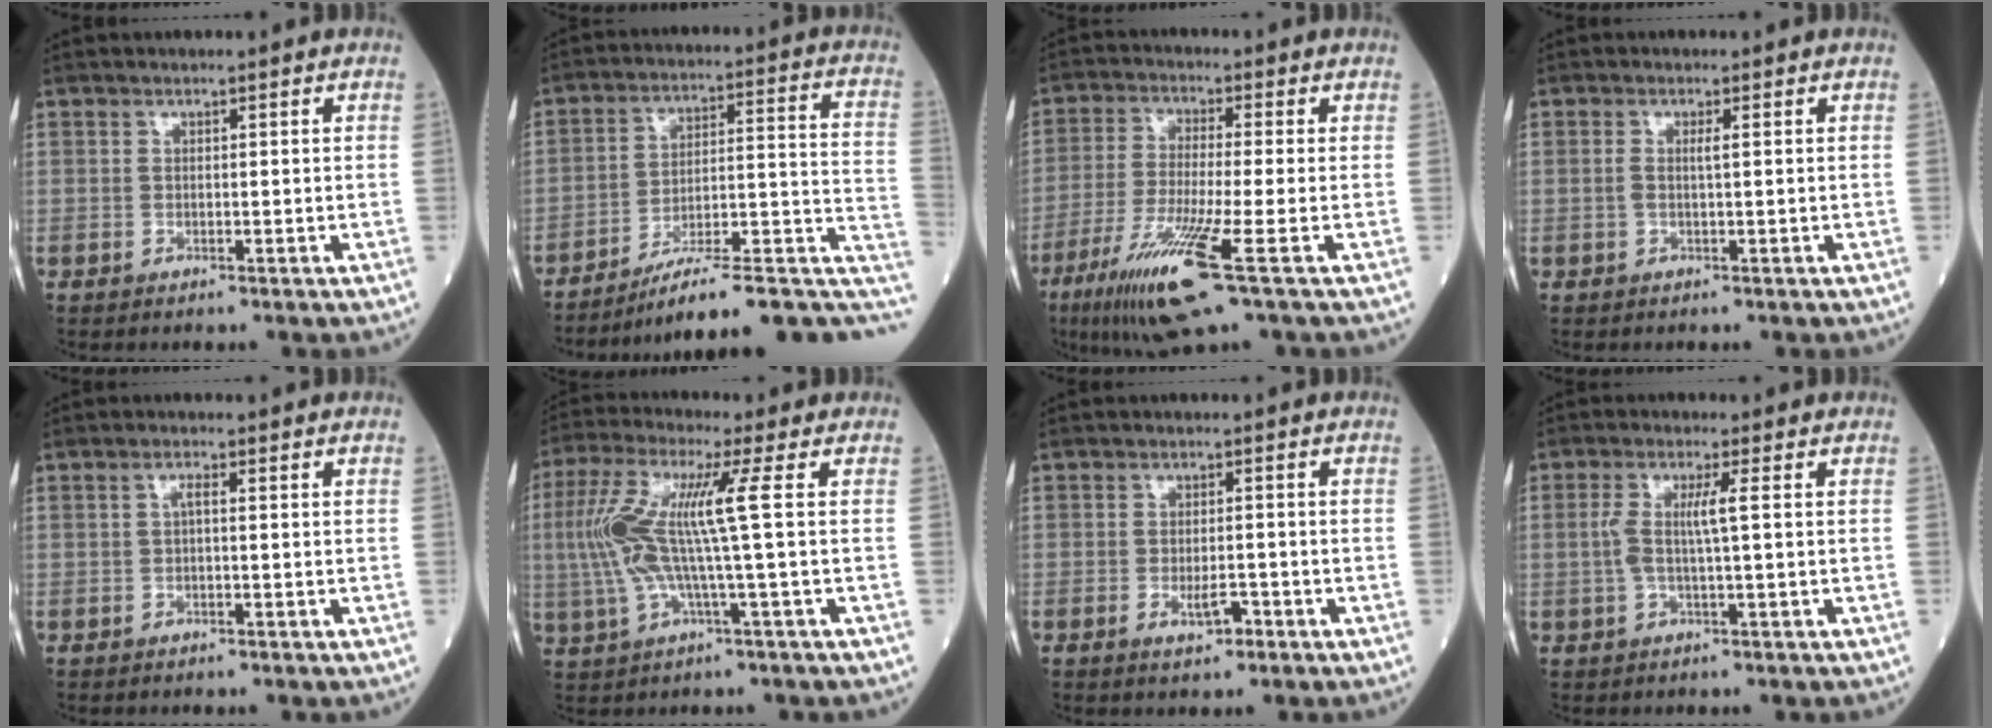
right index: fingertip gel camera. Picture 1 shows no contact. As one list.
[{"total": 17.7, "force": [-13.1, 3.6, 11.3], "torque": [-0.096, 0.053, -0.187]}, {"total": 12.0, "force": [-5.8, -0.4, 10.5], "torque": [-0.214, -0.035, -0.108]}, {"total": 1.3, "force": [0.2, 0.0, 1.3], "torque": [-0.033, 0.001, 0.001]}, {"total": 1.2, "force": [0.1, 0.2, 1.2], "torque": [-0.023, 0.003, 0.001]}, {"total": 11.4, "force": [0.8, -0.1, 11.4], "torque": [-0.254, 0.017, 0.009]}, {"total": 2.9, "force": [-1.4, 1.1, 2.3], "torque": [-0.039, 0.001, -0.020]}, {"total": 4.2, "force": [0.3, -0.1, 4.2], "torque": [-0.091, 0.007, 0.005]}]